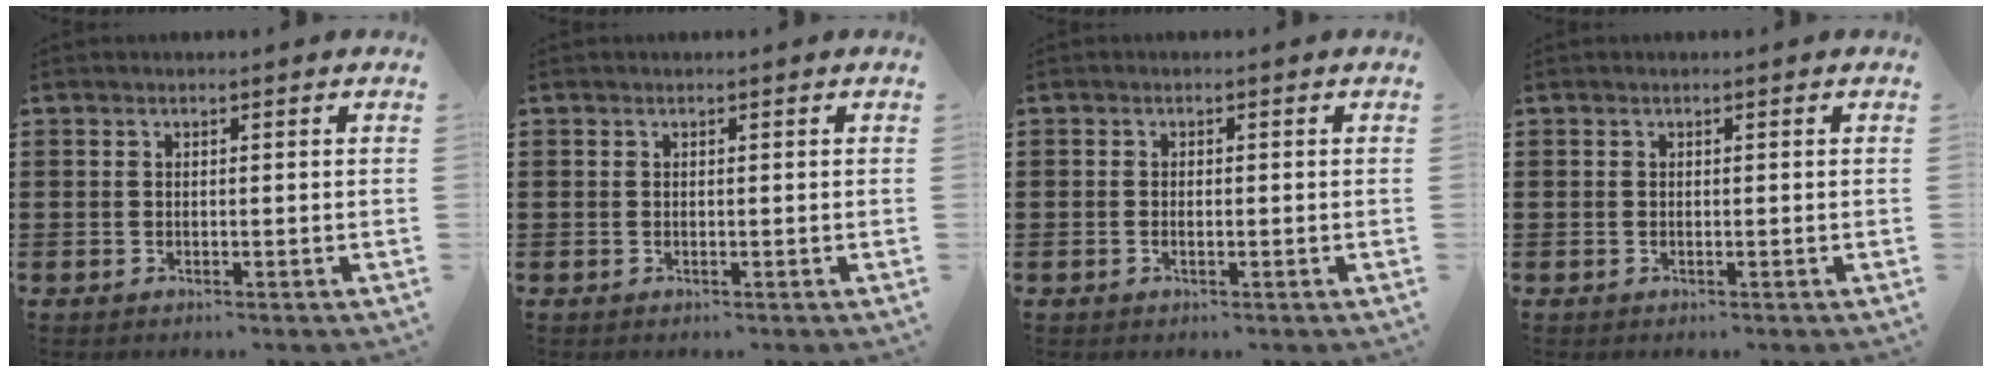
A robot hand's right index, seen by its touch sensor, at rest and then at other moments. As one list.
[{"total": 0.0}, {"total": 0.7, "force": [-0.3, 0.3, 0.6], "torque": [-0.012, -0.004, -0.004]}, {"total": 0.0}]